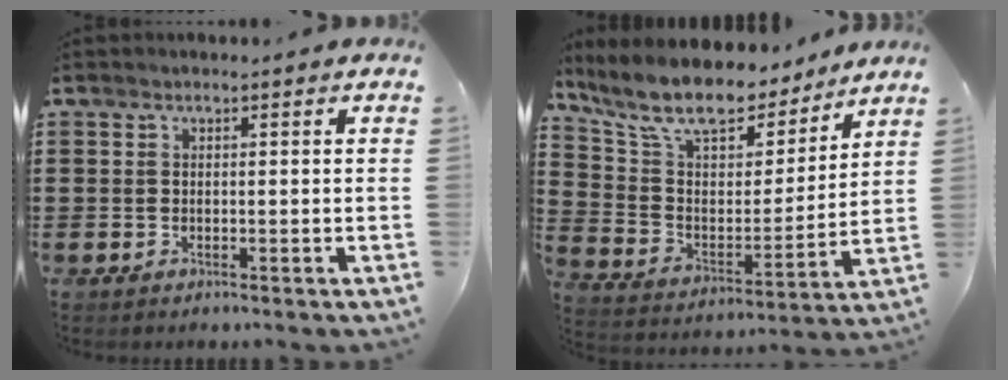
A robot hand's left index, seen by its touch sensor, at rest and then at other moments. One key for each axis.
{"total": 11.1, "fx": 9.5, "fy": 3.0, "fz": 4.8, "tx": -0.137, "ty": -0.057, "tz": 0.168}